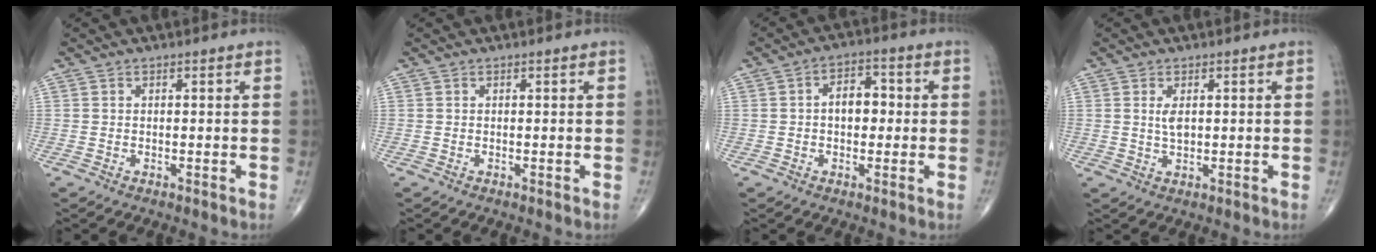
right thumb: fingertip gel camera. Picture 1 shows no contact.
{"total": 0.0}
{"total": 6.1, "force": [0.1, 3.9, 4.7], "torque": [-0.056, 0.017, -0.005]}
{"total": 2.7, "force": [0.7, 1.3, 2.3], "torque": [-0.044, -0.005, 0.016]}